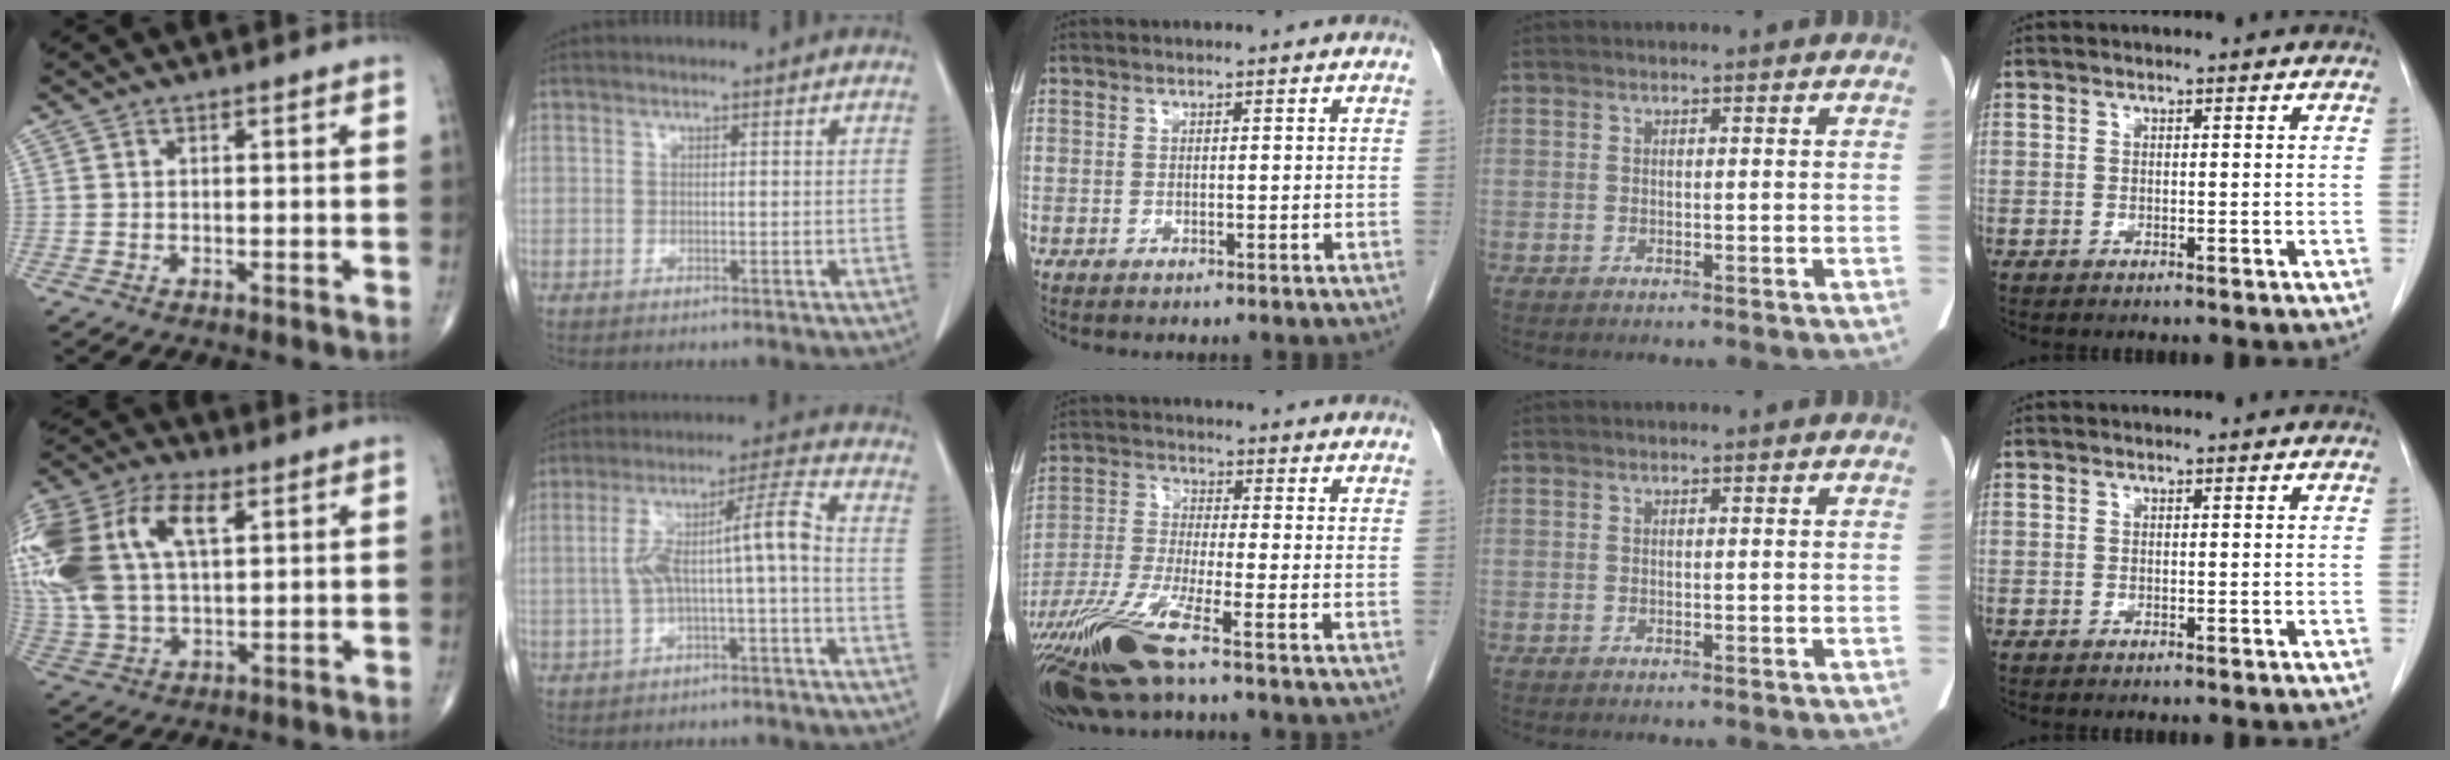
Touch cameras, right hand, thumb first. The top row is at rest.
{"thumb": {"total": 25.2, "force": [7.6, 14.1, 19.4], "torque": [-0.468, 0.036, 0.145]}, "index": {"total": 8.4, "force": [-1.4, 0.2, 8.3], "torque": [-0.147, 0.038, -0.022]}, "middle": {"total": 10.8, "force": [-6.9, -0.1, 8.3], "torque": [-0.175, -0.028, -0.134]}}